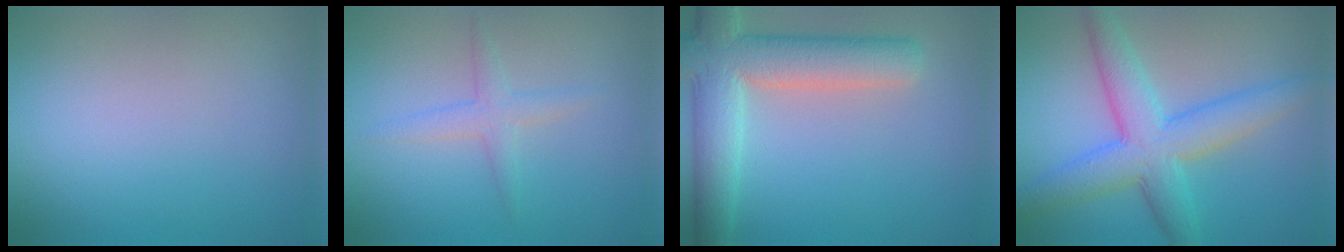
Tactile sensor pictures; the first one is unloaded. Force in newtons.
{"total": 1.8, "press": 1.8, "slide": 0.1}
{"total": 7.7, "press": 7.7, "slide": 0.7}
{"total": 6.6, "press": 6.6, "slide": 0.1}